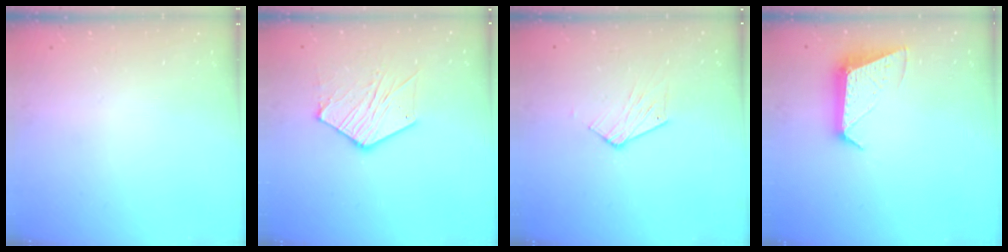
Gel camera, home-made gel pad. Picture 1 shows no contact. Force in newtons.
{"total": 11.5, "press": 11.5, "slide": 1.1}
{"total": 6.7, "press": 6.6, "slide": 0.8}
{"total": 10.0, "press": 10.0, "slide": 0.2}